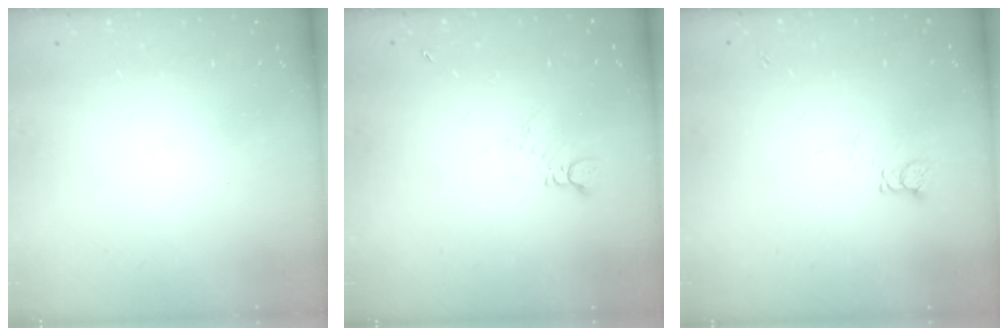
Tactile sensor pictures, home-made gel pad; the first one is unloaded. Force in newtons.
{"total": 3.2, "press": 3.2, "slide": 0.4}
{"total": 3.5, "press": 3.4, "slide": 0.4}